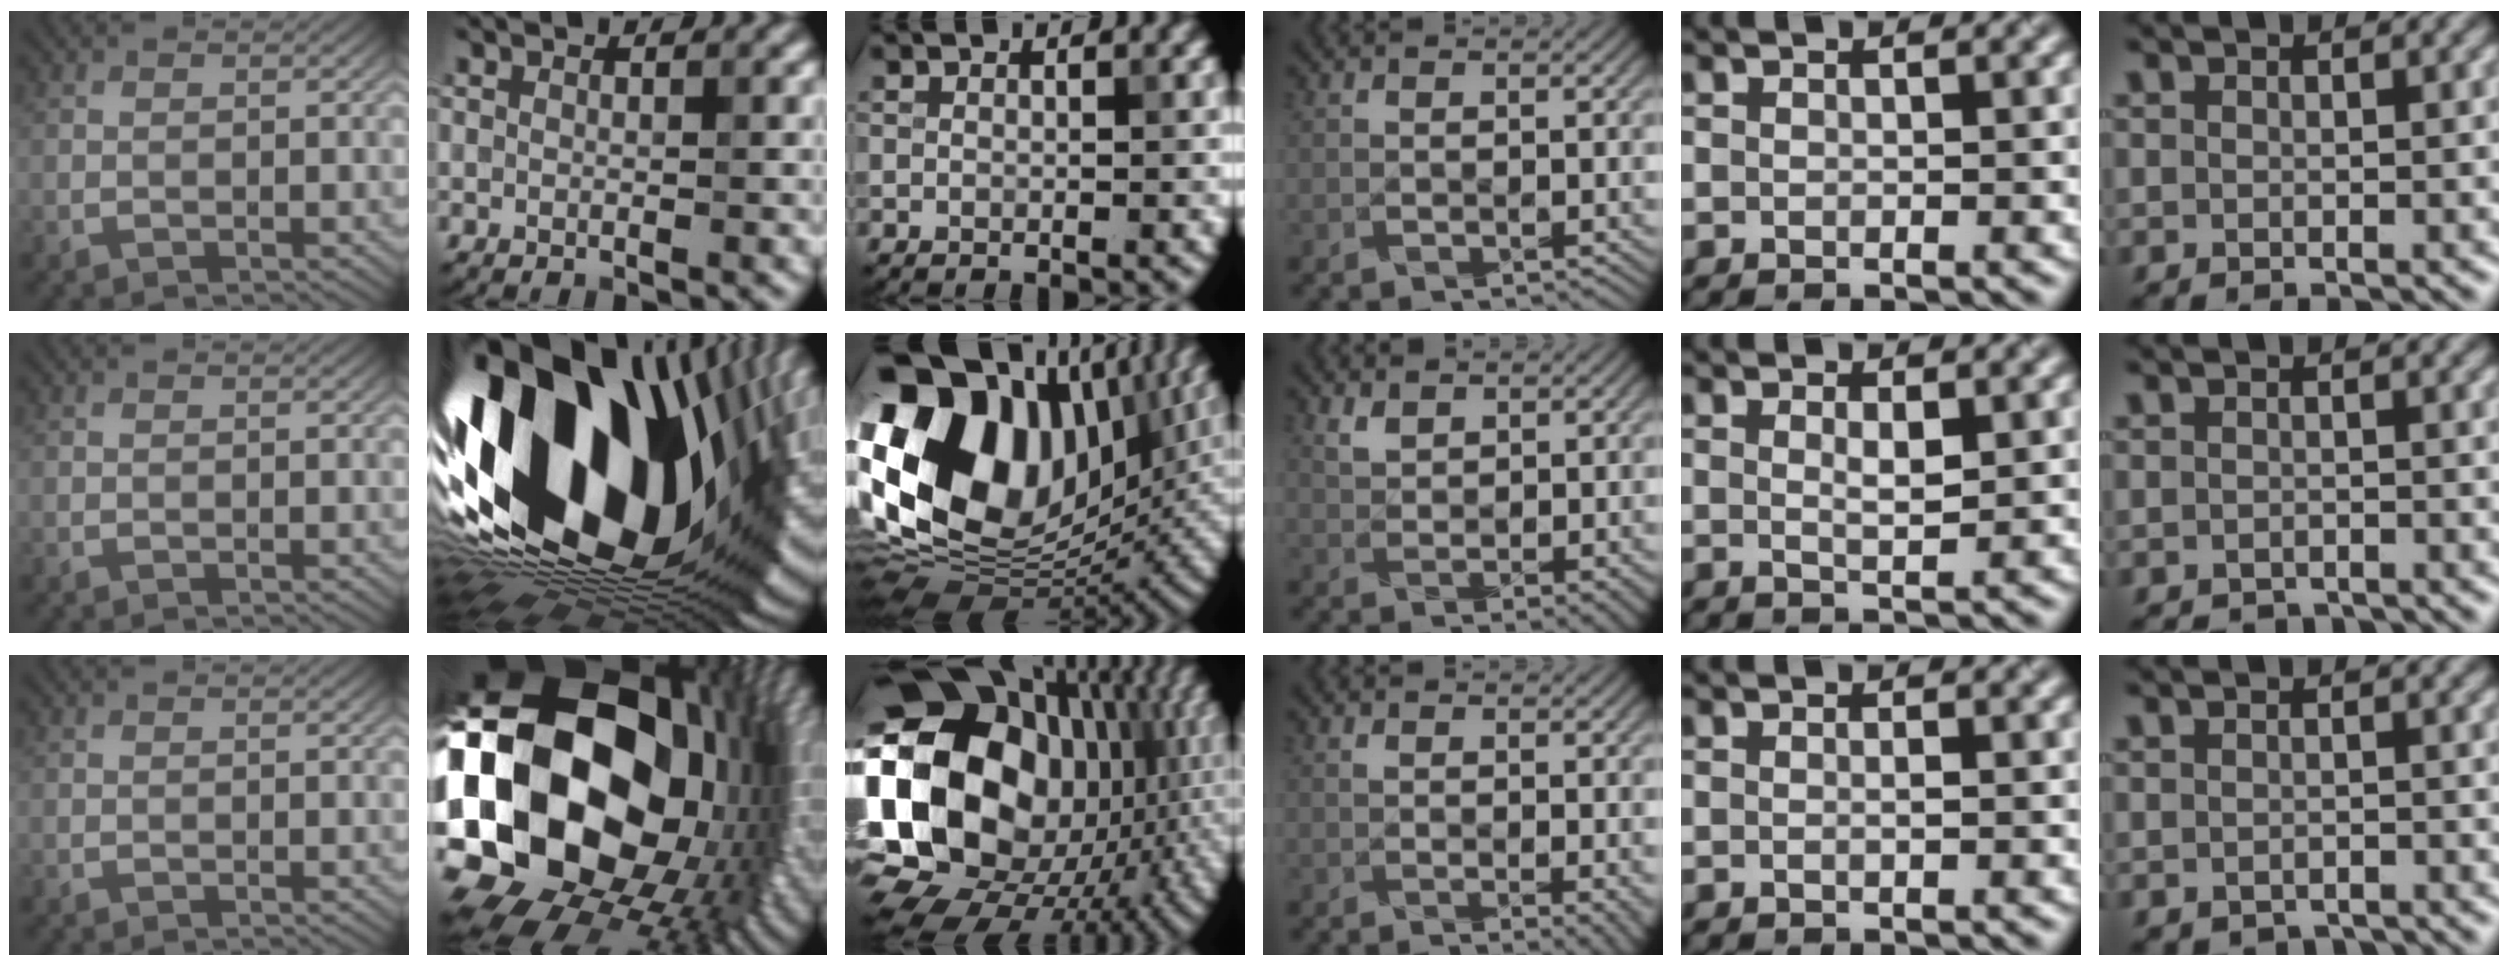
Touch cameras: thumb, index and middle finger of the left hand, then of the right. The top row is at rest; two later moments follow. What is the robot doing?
{"motion": "fold", "object": "apron"}